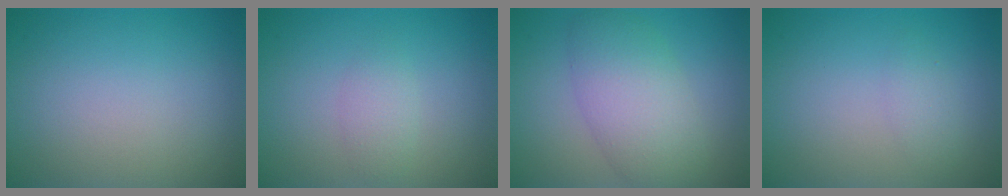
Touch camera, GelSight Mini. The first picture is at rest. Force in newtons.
{"total": 1.5, "press": 1.5, "slide": 0.0}
{"total": 5.8, "press": 5.8, "slide": 0.1}
{"total": 1.2, "press": 1.2, "slide": 0.1}